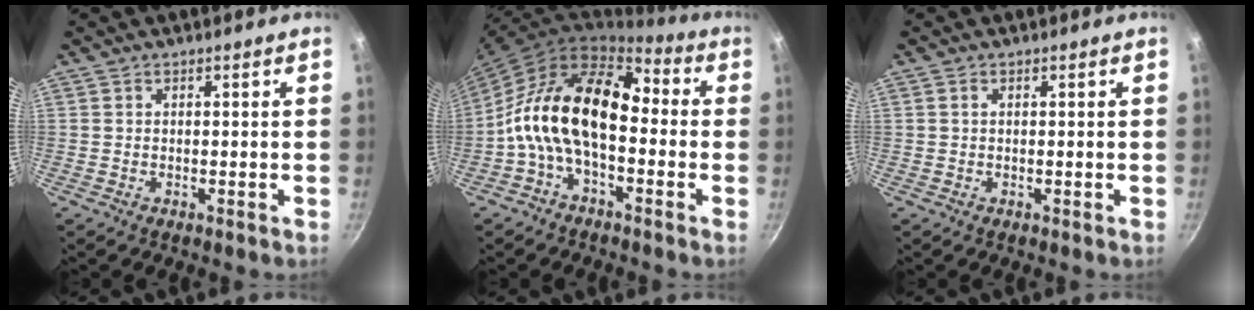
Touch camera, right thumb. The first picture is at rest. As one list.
[{"total": 17.1, "force": [-2.0, 10.0, 13.8], "torque": [-0.222, 0.048, -0.059]}, {"total": 0.6, "force": [0.2, 0.4, 0.4], "torque": [-0.008, 0.003, 0.003]}]